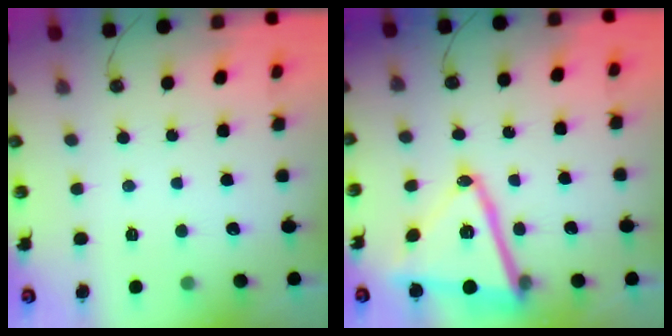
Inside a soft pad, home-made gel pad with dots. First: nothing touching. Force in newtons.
{"total": 18.6, "press": 18.5, "slide": 1.7}